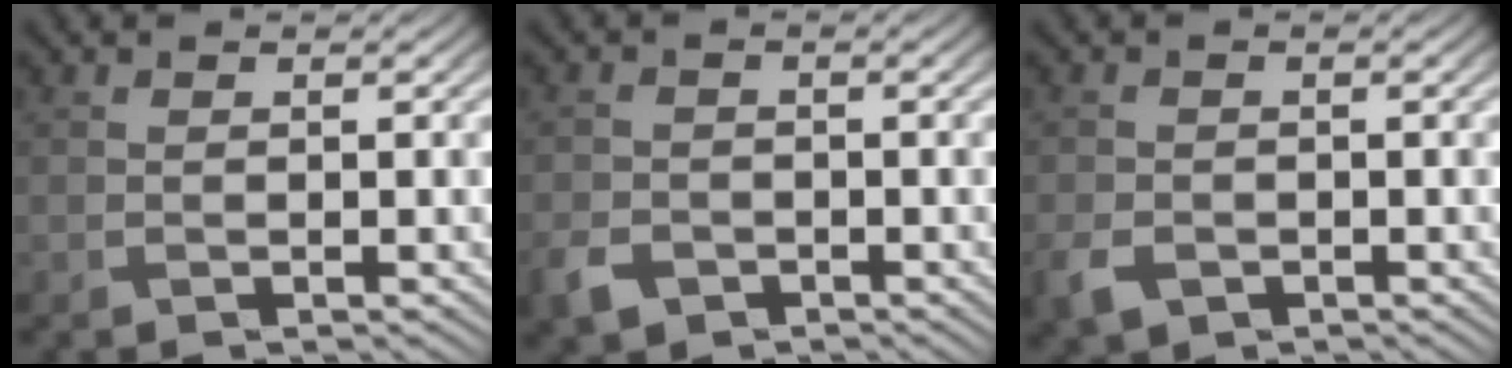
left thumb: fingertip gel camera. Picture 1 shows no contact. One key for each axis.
{"total": 3.7, "fx": -2.2, "fy": 2.5, "fz": 1.6, "tx": -0.046, "ty": -0.012, "tz": -0.049}
{"total": 3.4, "fx": -1.8, "fy": 2.4, "fz": 1.7, "tx": -0.050, "ty": -0.015, "tz": -0.039}